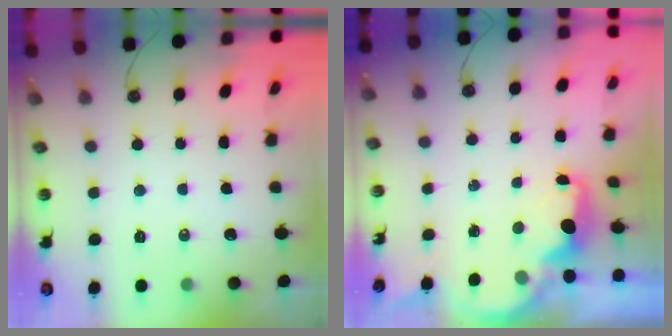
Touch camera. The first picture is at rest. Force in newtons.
{"total": 2.1, "press": 2.0, "slide": 0.5}